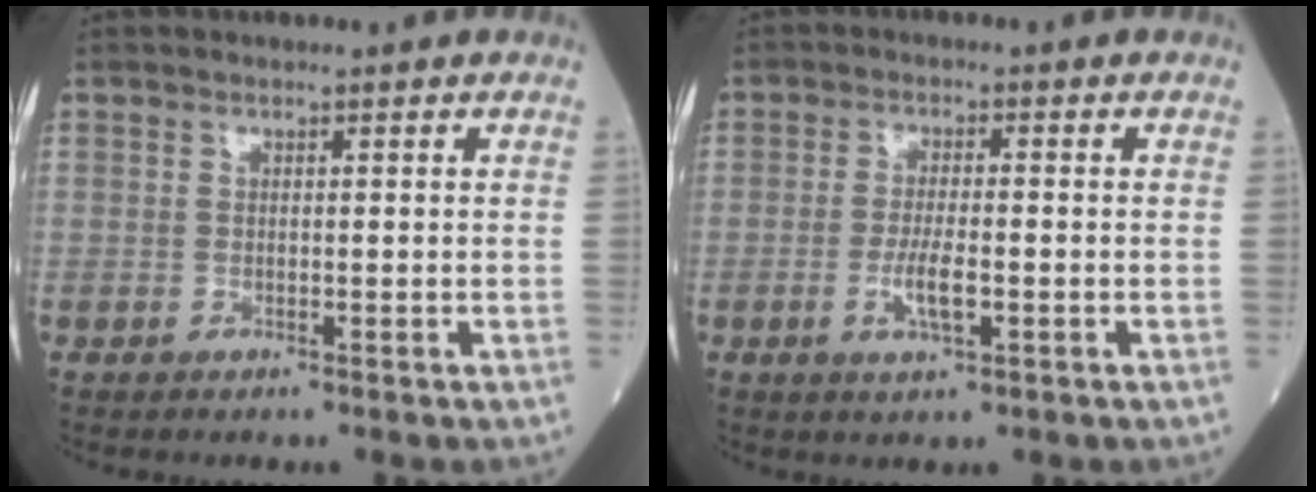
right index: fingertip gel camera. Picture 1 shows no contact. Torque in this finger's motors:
{"motor_torque": [0.12, -0.21, 0.11, 0.08]}